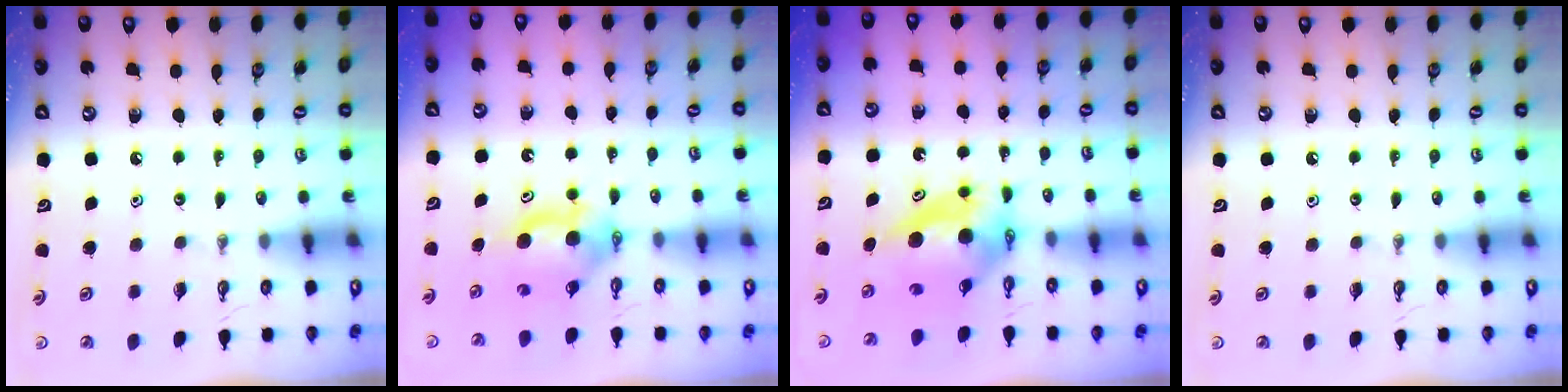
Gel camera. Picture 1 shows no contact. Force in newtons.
{"total": 7.9, "press": 4.8, "slide": 6.2}
{"total": 6.8, "press": 6.8, "slide": 0.3}
{"total": 0.0}